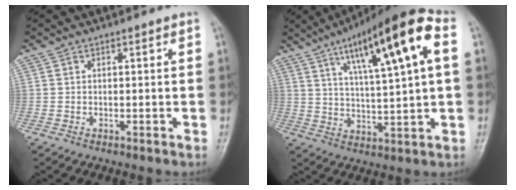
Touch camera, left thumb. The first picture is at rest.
{"total": 19.5, "force": [7.5, 3.8, 17.6], "torque": [-0.270, 0.009, 0.119]}